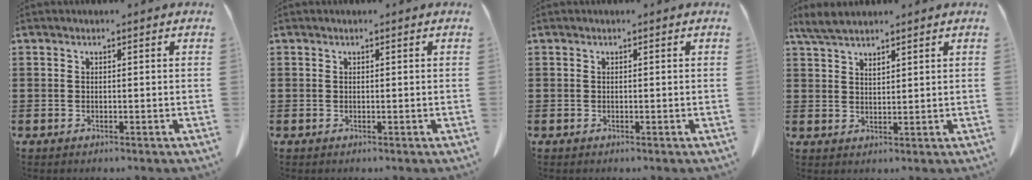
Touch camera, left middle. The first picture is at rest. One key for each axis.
{"total": 0.0}
{"total": 0.0}
{"total": 3.2, "fx": 2.8, "fy": 0.4, "fz": 1.4, "tx": -0.035, "ty": -0.001, "tz": 0.054}